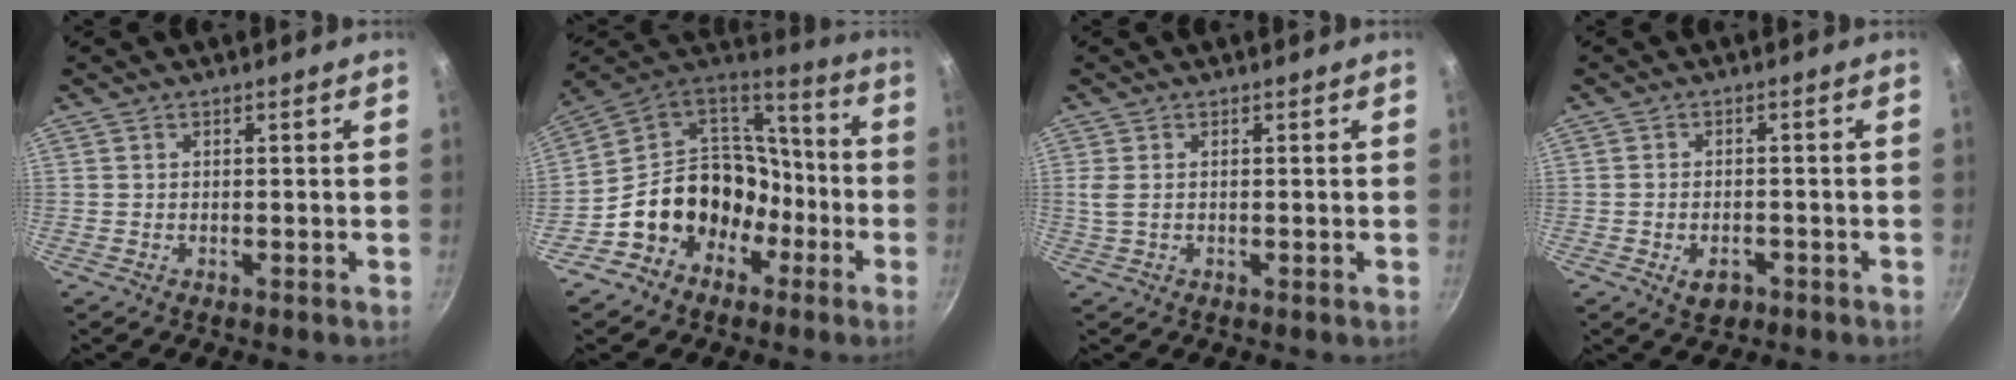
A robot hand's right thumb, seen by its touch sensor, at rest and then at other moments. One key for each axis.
{"total": 17.8, "fx": -6.9, "fy": 14.1, "fz": 8.4, "tx": -0.099, "ty": 0.097, "tz": -0.122}
{"total": 2.1, "fx": 0.1, "fy": 1.1, "fz": 1.8, "tx": -0.054, "ty": -0.003, "tz": 0.004}
{"total": 3.5, "fx": -1.7, "fy": 2.2, "fz": 2.1, "tx": -0.031, "ty": 0.008, "tz": -0.023}